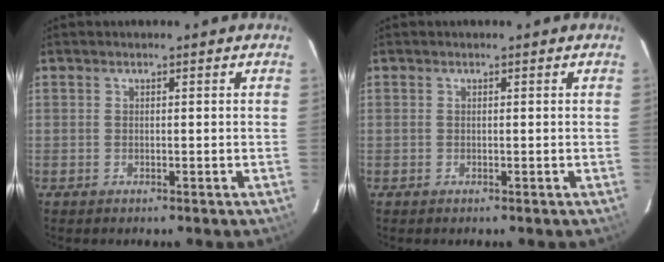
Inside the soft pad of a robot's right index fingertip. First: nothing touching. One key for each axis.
{"total": 0.0}